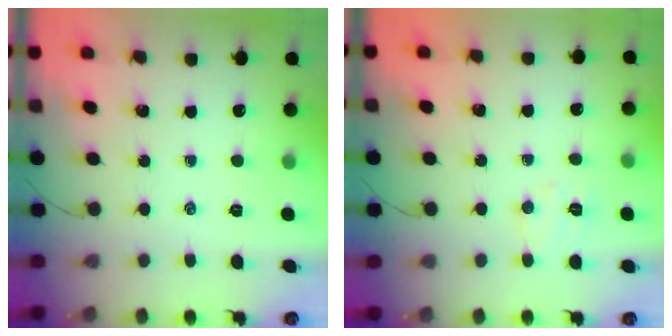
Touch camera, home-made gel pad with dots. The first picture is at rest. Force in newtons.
{"total": 5.1, "press": 5.0, "slide": 1.1}